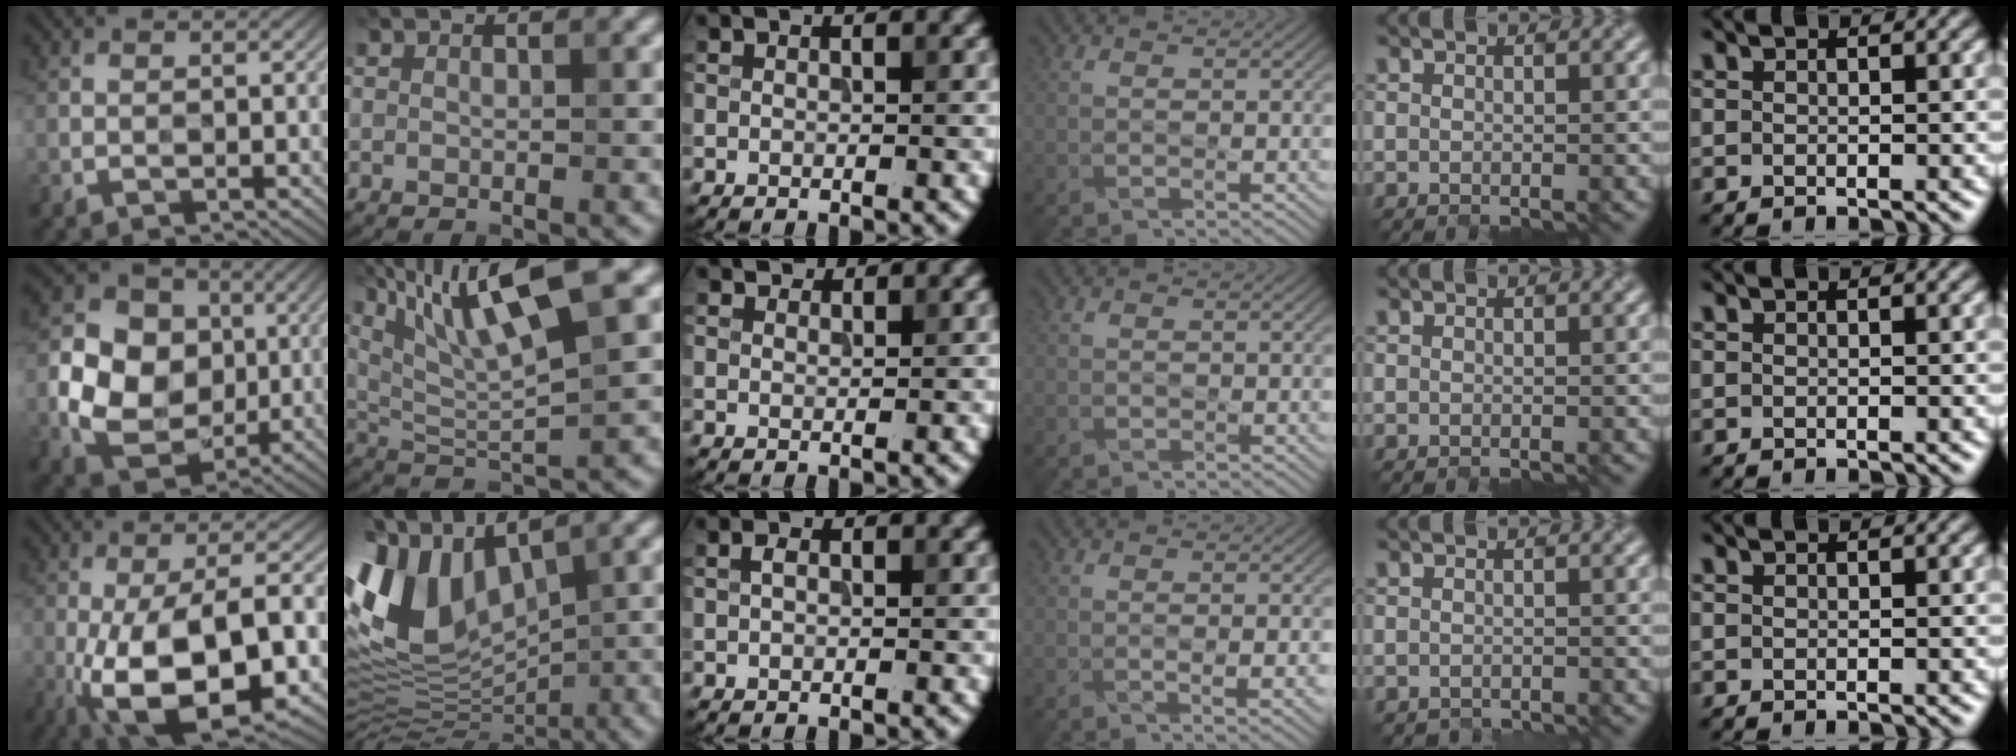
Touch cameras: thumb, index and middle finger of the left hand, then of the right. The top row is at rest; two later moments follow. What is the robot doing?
{"motion": "close", "object": "folder"}